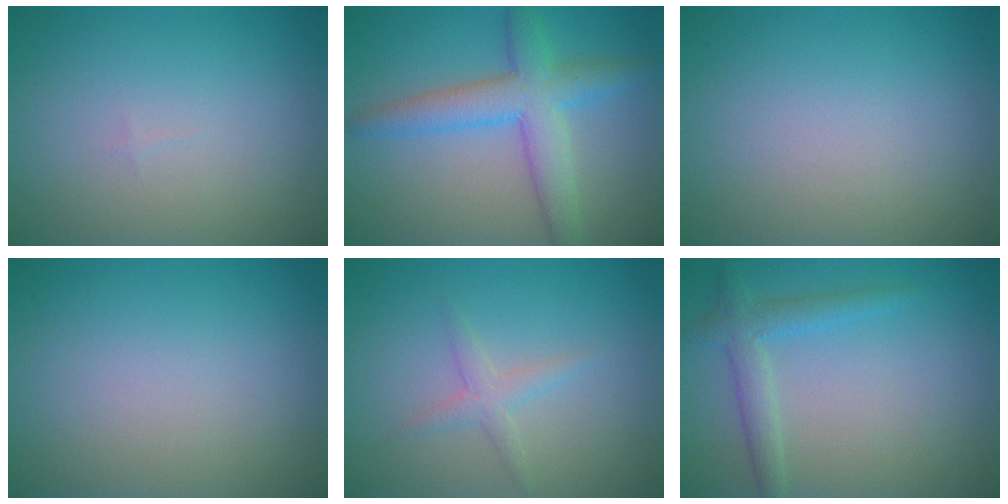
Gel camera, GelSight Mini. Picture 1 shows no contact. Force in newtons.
{"total": 5.4, "press": 5.4, "slide": 0.1}
{"total": 0.0}
{"total": 0.0}
{"total": 1.6, "press": 1.6, "slide": 0.0}
{"total": 2.6, "press": 2.6, "slide": 0.1}